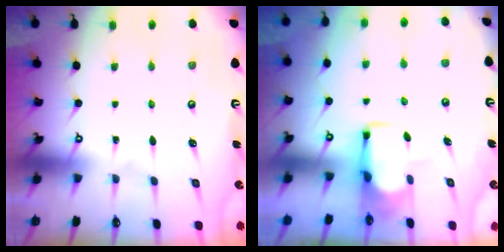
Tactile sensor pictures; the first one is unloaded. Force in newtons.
{"total": 1.9, "press": 1.6, "slide": 1.0}